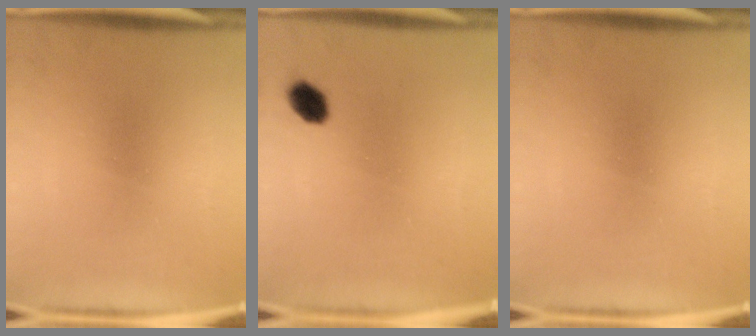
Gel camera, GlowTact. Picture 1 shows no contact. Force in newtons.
{"total": 3.8}
{"total": 0.0}